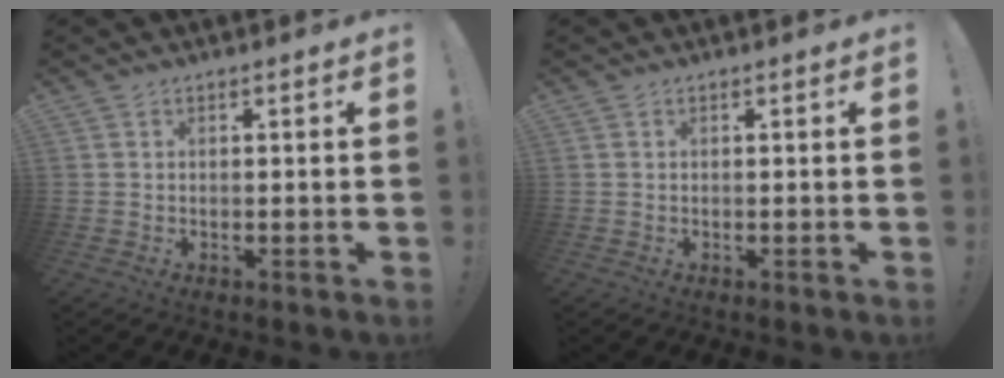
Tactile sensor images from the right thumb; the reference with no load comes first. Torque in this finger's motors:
{"motor_torque": [0.08, -0.04, 0.06, -0.12, 0.01]}